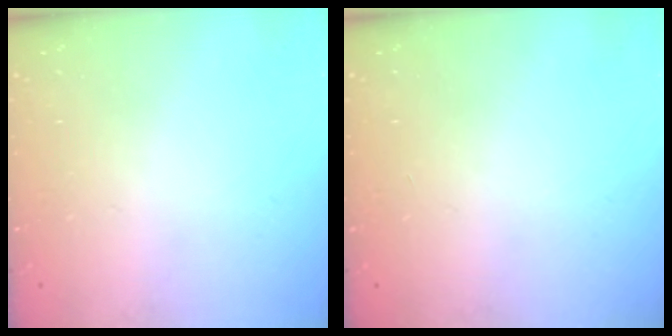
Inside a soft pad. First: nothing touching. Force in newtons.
{"total": 0.0}